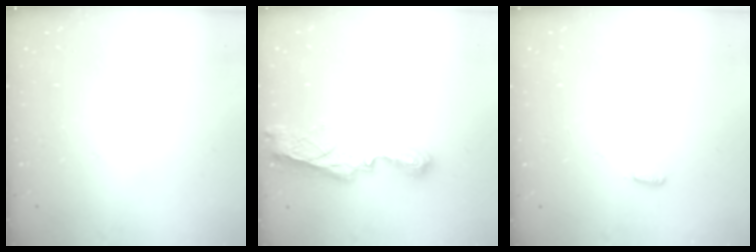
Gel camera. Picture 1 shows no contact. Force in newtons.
{"total": 8.5, "press": 8.5, "slide": 0.8}
{"total": 2.7, "press": 2.6, "slide": 0.9}